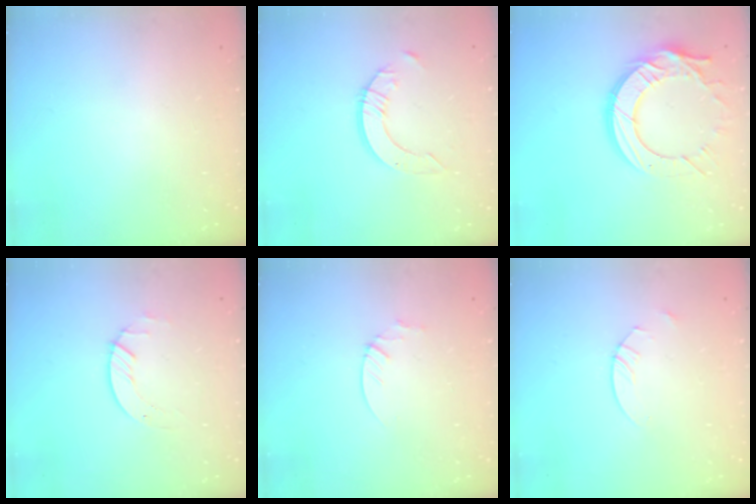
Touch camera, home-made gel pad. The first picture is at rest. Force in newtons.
{"total": 6.1, "press": 6.1, "slide": 0.6}
{"total": 17.4, "press": 17.3, "slide": 1.7}
{"total": 2.7, "press": 2.7, "slide": 0.3}
{"total": 2.1, "press": 2.1, "slide": 0.2}
{"total": 2.4, "press": 2.4, "slide": 0.1}